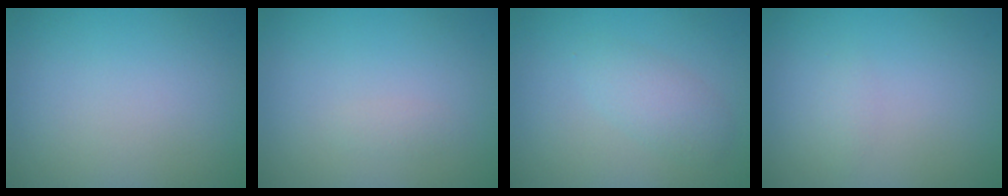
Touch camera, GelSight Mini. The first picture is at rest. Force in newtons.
{"total": 0.6, "press": 0.6, "slide": 0.0}
{"total": 2.4, "press": 2.4, "slide": 0.2}
{"total": 0.8, "press": 0.7, "slide": 0.1}